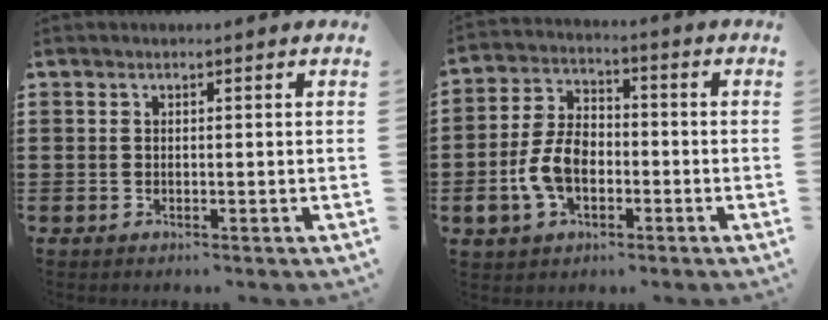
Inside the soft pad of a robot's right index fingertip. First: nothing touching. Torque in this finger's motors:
{"motor_torque": [1.69, 0.45, 0.87, 0.21]}